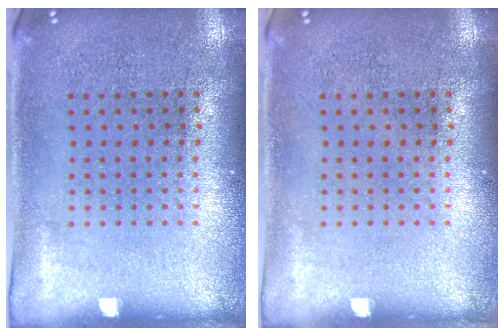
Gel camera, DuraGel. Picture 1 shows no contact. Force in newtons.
{"total": 0.0}